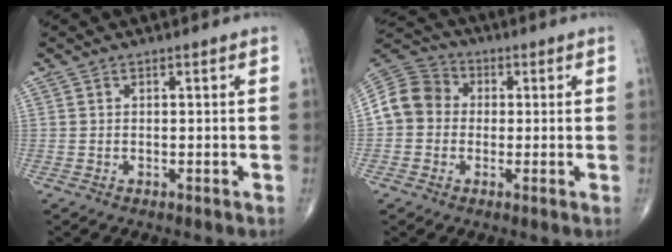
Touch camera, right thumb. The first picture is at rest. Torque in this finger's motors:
{"motor_torque": [-0.49, 0.57, 0.31, -0.32, 0.05]}